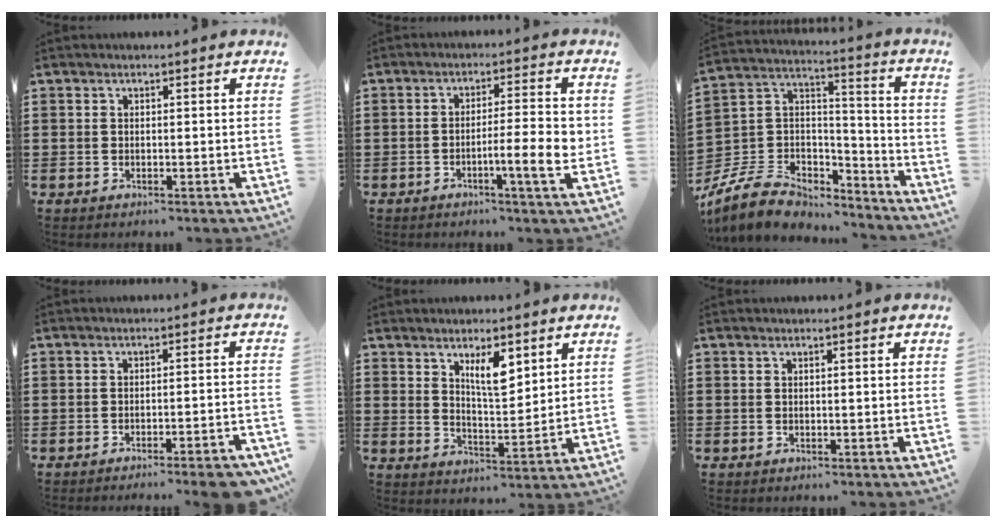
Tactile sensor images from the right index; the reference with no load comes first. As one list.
[{"total": 7.2, "force": [-2.1, 0.7, 6.8], "torque": [-0.103, -0.006, -0.037]}, {"total": 8.8, "force": [-6.9, 4.6, 2.9], "torque": [-0.091, 0.003, -0.138]}, {"total": 3.5, "force": [-3.0, -0.1, 1.9], "torque": [-0.029, -0.005, -0.055]}, {"total": 6.1, "force": [3.5, 2.1, 4.6], "torque": [-0.083, -0.005, 0.057]}, {"total": 0.0}]